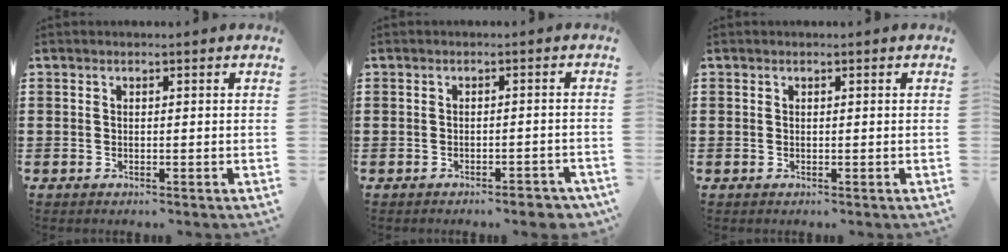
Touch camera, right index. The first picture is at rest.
{"total": 2.4, "force": [-2.1, 0.2, 1.0], "torque": [-0.019, -0.001, -0.041]}
{"total": 0.0}